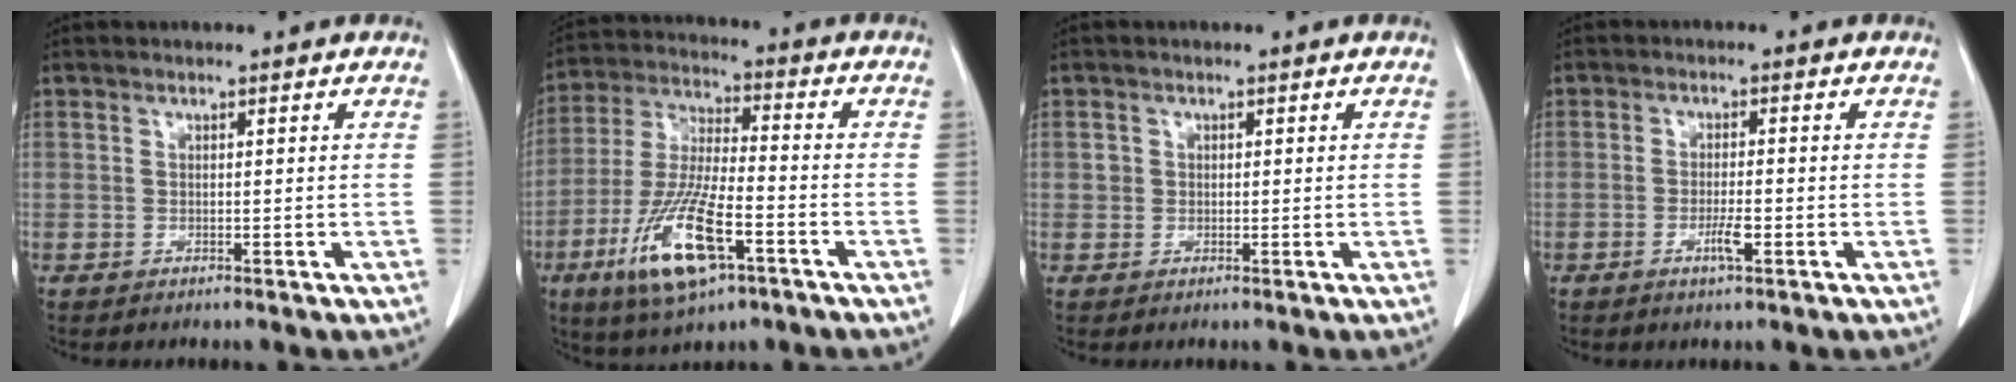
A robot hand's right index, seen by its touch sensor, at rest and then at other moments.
{"total": 14.7, "force": [-6.7, 3.4, 12.6], "torque": [-0.266, -0.022, -0.117]}
{"total": 1.2, "force": [0.1, 1.2, 0.2], "torque": [0.001, 0.005, 0.002]}
{"total": 3.1, "force": [-1.3, 0.4, 2.8], "torque": [-0.051, -0.001, -0.023]}